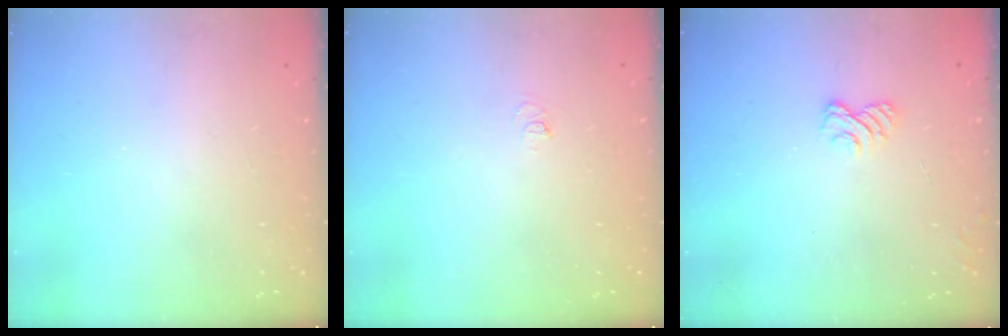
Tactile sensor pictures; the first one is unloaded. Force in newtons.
{"total": 2.8, "press": 2.8, "slide": 0.3}
{"total": 3.3, "press": 3.1, "slide": 1.3}